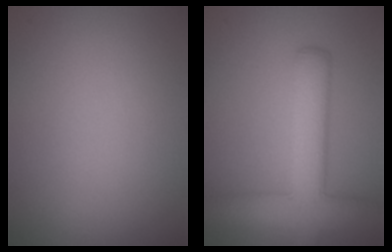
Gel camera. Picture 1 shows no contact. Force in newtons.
{"total": 6.5, "press": 6.5, "slide": 0.3}